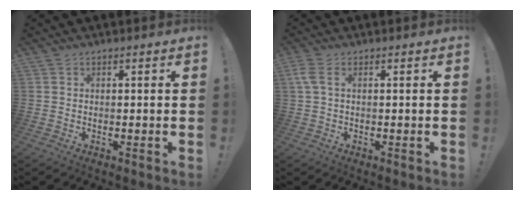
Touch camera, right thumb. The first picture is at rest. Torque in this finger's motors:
{"motor_torque": [0.46, 0.64, 0.59, -0.06, 0.19]}